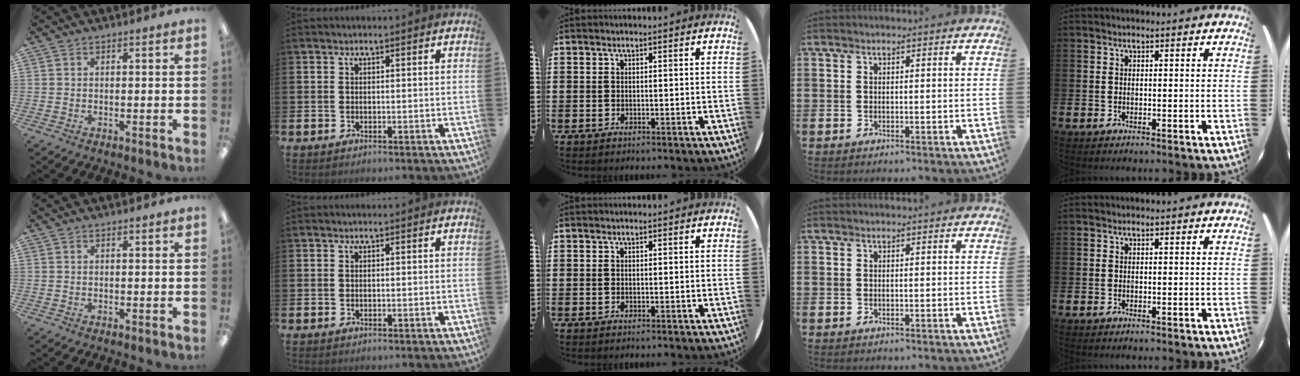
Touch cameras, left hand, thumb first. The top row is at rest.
{}